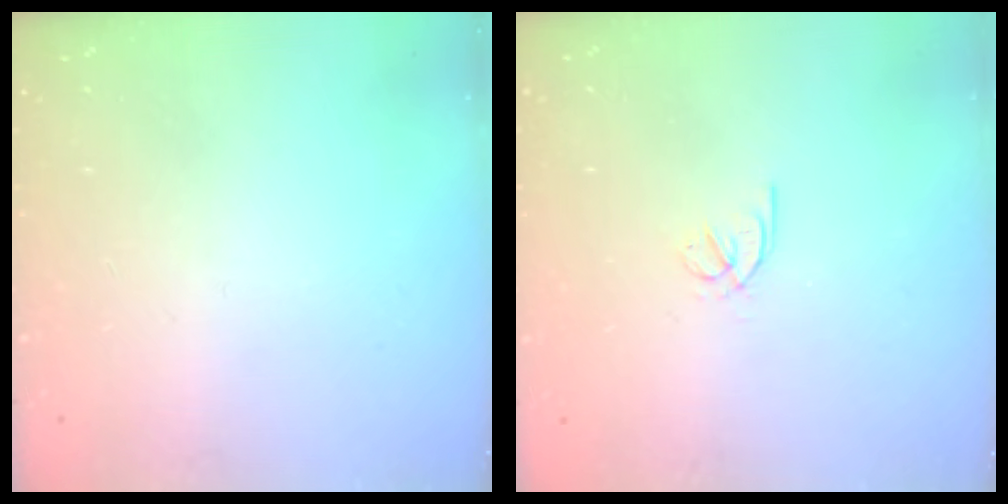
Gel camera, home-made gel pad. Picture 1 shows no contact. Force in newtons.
{"total": 2.3, "press": 2.2, "slide": 0.5}